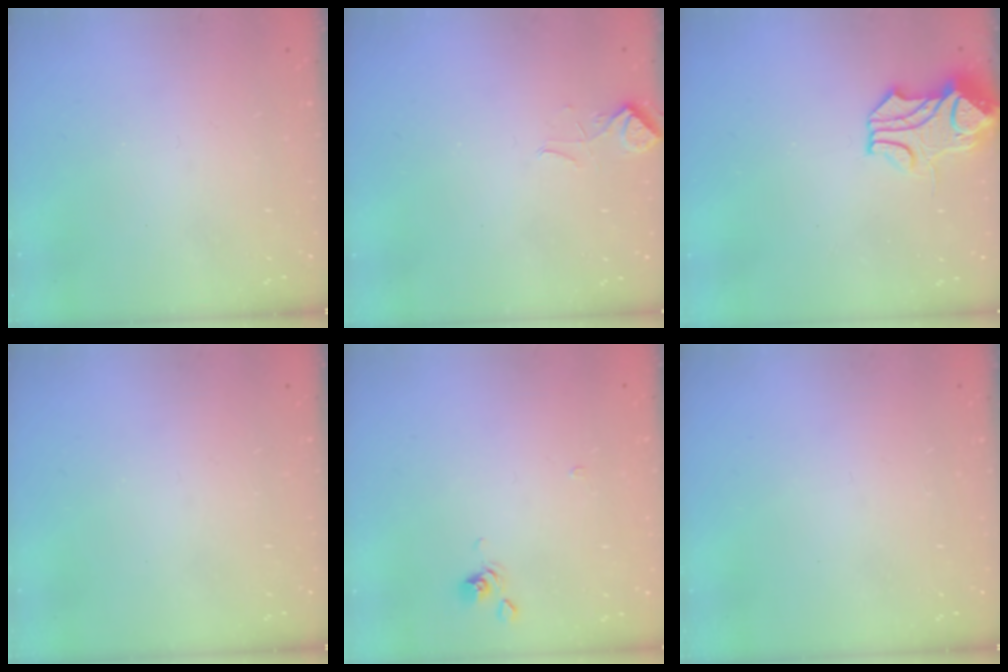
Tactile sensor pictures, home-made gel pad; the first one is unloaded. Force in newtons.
{"total": 2.2, "press": 2.1, "slide": 0.7}
{"total": 1.6, "press": 0.9, "slide": 1.3}
{"total": 0.0}
{"total": 2.2, "press": 2.1, "slide": 0.4}
{"total": 0.0}